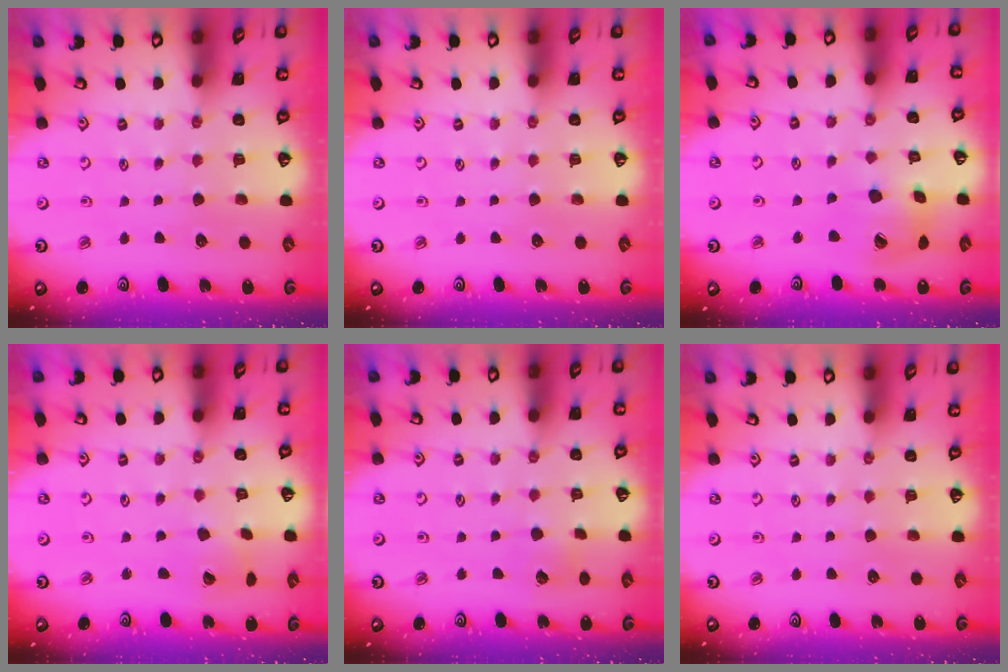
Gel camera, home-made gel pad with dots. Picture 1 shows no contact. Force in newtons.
{"total": 0.0}
{"total": 13.3, "press": 13.1, "slide": 2.2}
{"total": 3.7, "press": 3.7, "slide": 0.5}
{"total": 4.2, "press": 4.2, "slide": 0.6}
{"total": 0.0}